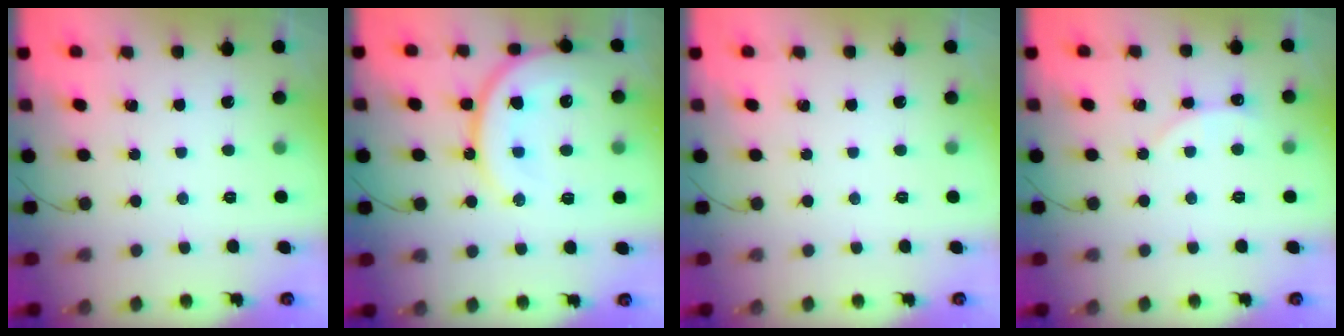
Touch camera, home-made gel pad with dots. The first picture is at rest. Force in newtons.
{"total": 16.6, "press": 16.5, "slide": 2.0}
{"total": 0.0}
{"total": 2.5, "press": 2.5, "slide": 0.3}